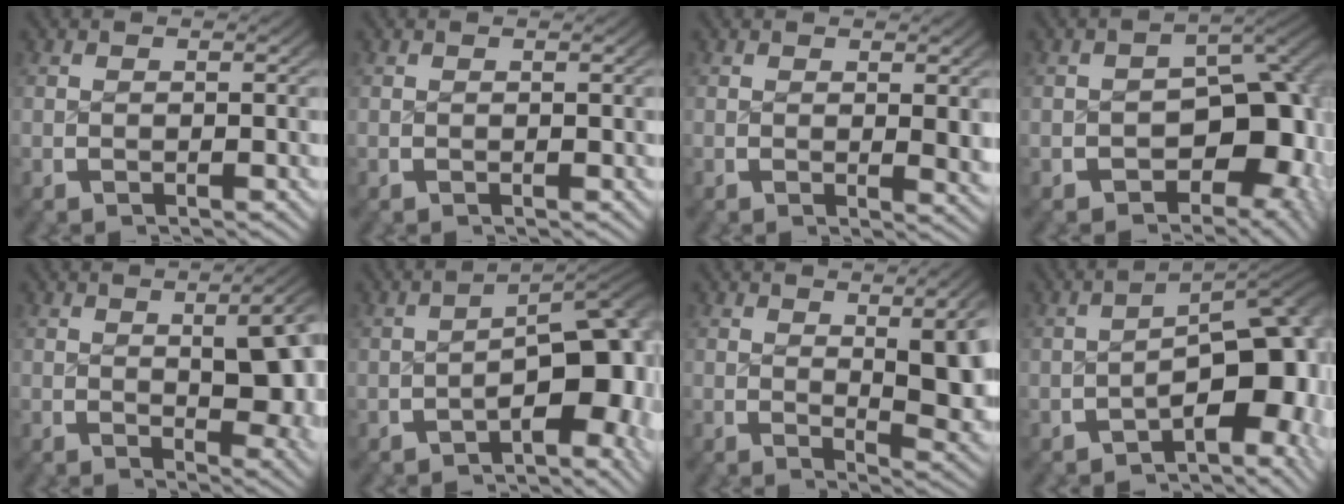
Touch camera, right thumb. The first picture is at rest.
{"total": 0.0}
{"total": 1.9, "force": [0.6, 0.5, 1.7], "torque": [-0.012, -0.006, 0.008]}
{"total": 11.7, "force": [-2.5, 7.9, 8.3], "torque": [-0.120, -0.051, -0.016]}
{"total": 7.9, "force": [0.2, 3.6, 7.1], "torque": [-0.083, -0.011, 0.013]}
{"total": 10.0, "force": [-2.2, 5.1, 8.3], "torque": [-0.108, -0.028, -0.021]}
{"total": 6.7, "force": [0.4, 2.6, 6.2], "torque": [-0.076, -0.016, 0.018]}
{"total": 12.1, "force": [-2.5, 6.5, 9.9], "torque": [-0.131, -0.038, -0.023]}